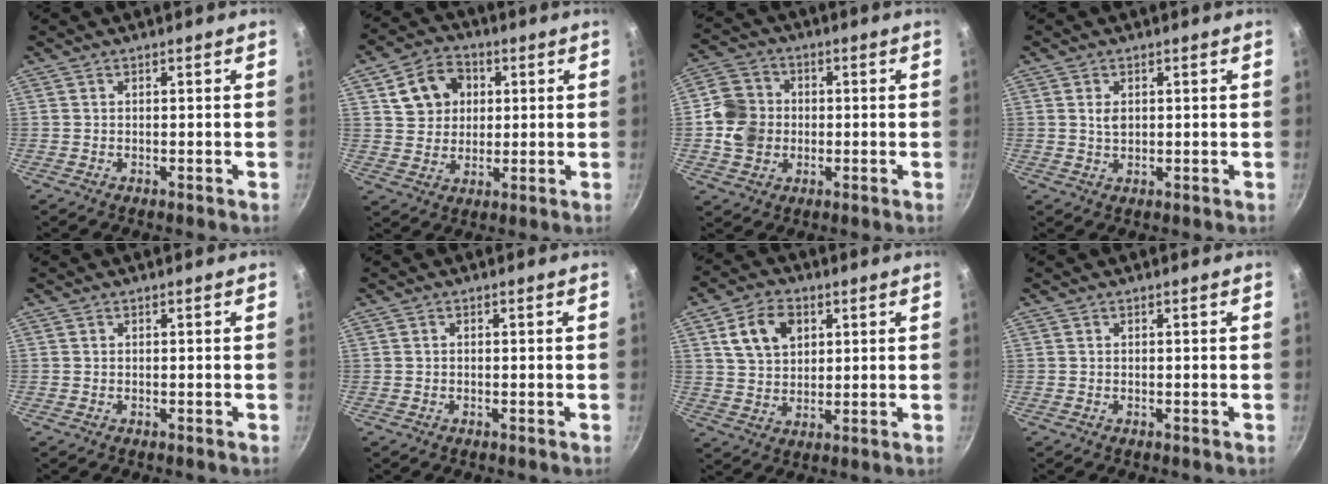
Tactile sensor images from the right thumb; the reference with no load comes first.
{"total": 10.2, "force": [3.0, 8.4, 4.9], "torque": [-0.051, 0.001, 0.051]}
{"total": 10.0, "force": [-0.7, 8.7, 4.8], "torque": [-0.075, 0.018, -0.018]}
{"total": 2.2, "force": [0.6, 1.4, 1.5], "torque": [-0.024, -0.006, 0.013]}
{"total": 0.0}
{"total": 0.0}
{"total": 9.9, "force": [3.7, 6.9, 6.0], "torque": [-0.087, -0.006, 0.069]}
{"total": 0.0}